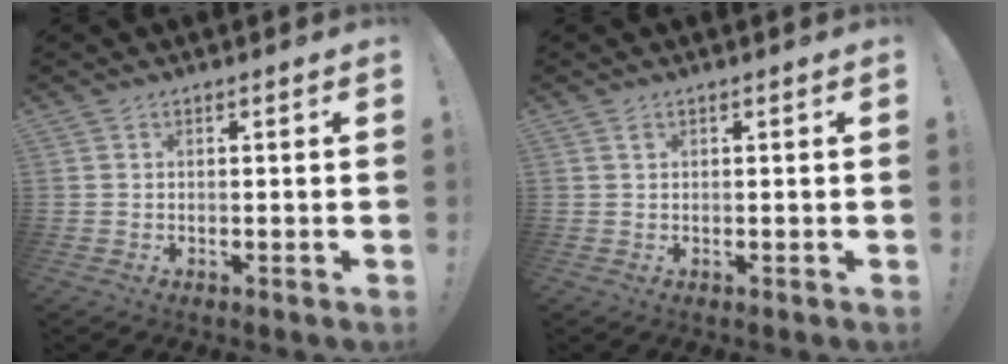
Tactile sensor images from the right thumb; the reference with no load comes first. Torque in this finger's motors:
{"motor_torque": [0.09, 0.13, 0.20, -0.10, -0.07]}